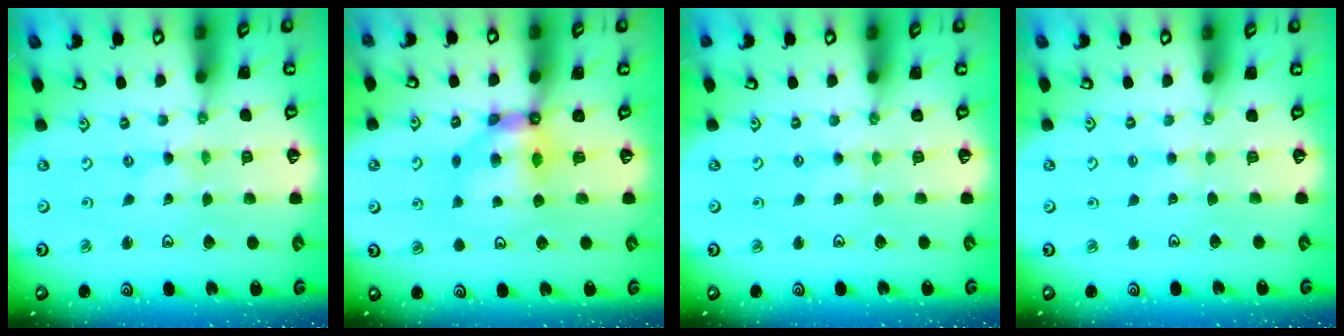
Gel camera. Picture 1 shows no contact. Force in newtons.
{"total": 9.2, "press": 9.2, "slide": 0.4}
{"total": 2.2, "press": 2.2, "slide": 0.4}
{"total": 1.3, "press": 1.3, "slide": 0.2}